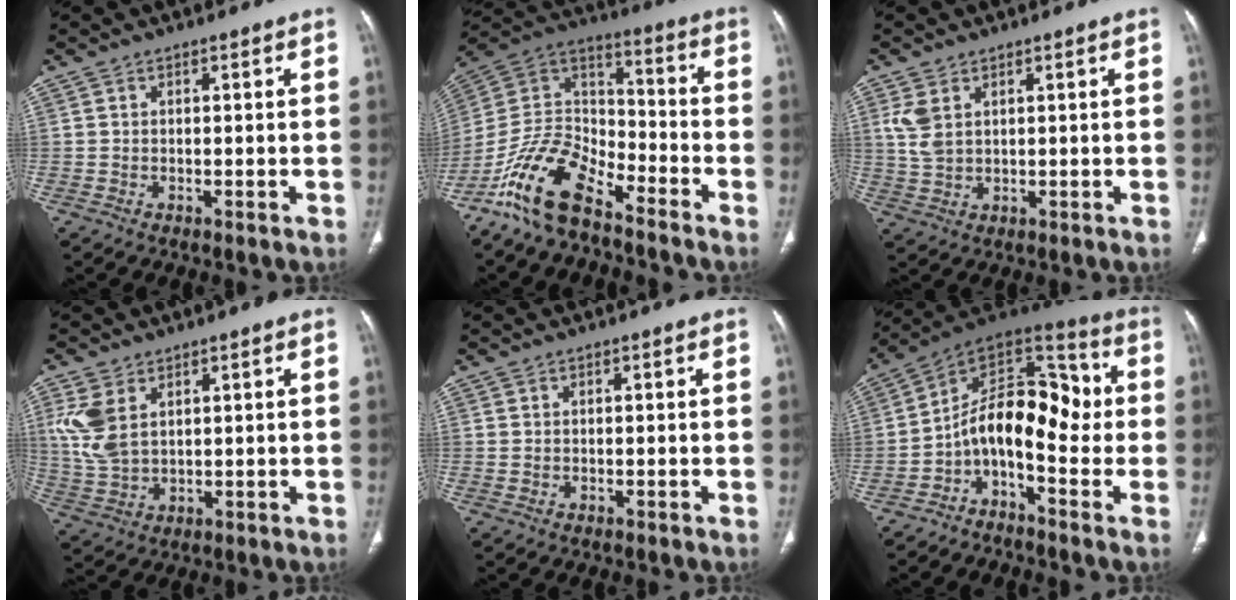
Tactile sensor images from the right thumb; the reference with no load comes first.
{"total": 15.4, "force": [-11.2, 6.4, 8.4], "torque": [-0.146, 0.079, -0.217]}
{"total": 4.6, "force": [1.7, 3.0, 3.1], "torque": [-0.068, -0.001, 0.044]}
{"total": 7.8, "force": [2.9, 4.8, 5.5], "torque": [-0.123, -0.006, 0.069]}
{"total": 0.0}
{"total": 14.4, "force": [-2.5, 7.9, 11.7], "torque": [-0.151, 0.089, -0.057]}